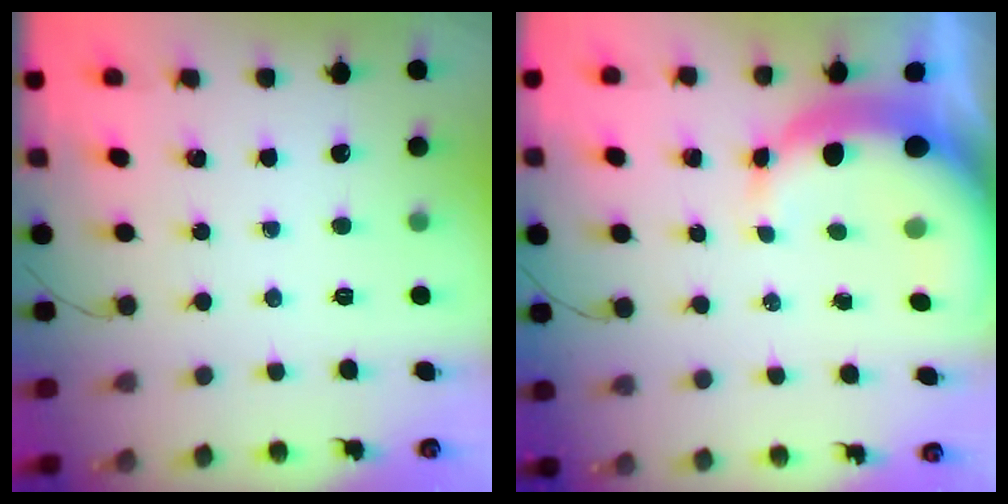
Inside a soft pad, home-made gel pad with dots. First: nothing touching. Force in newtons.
{"total": 10.3, "press": 10.1, "slide": 1.8}